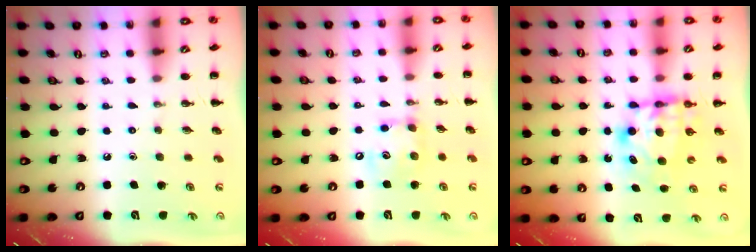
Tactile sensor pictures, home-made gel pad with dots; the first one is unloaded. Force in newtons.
{"total": 9.8, "press": 9.8, "slide": 1.2}
{"total": 7.2, "press": 7.1, "slide": 1.3}